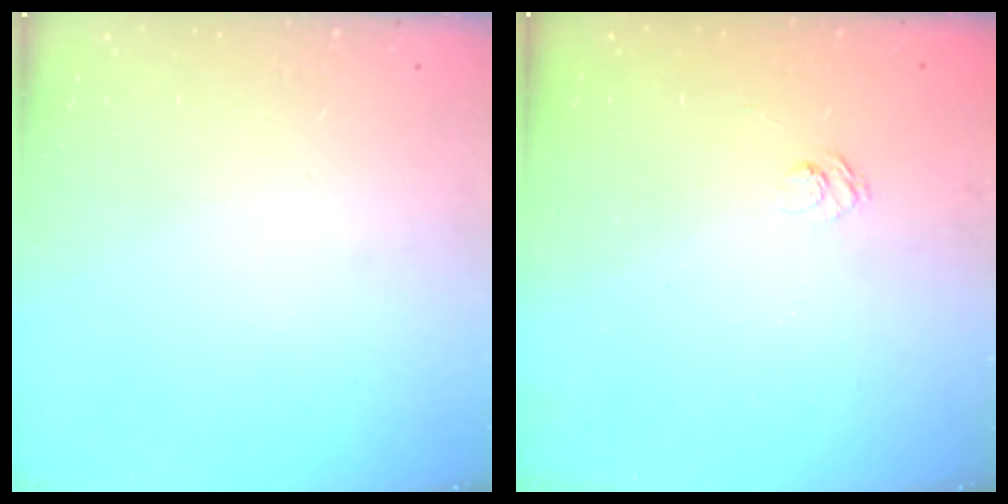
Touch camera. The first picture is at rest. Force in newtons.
{"total": 2.4, "press": 2.0, "slide": 1.3}